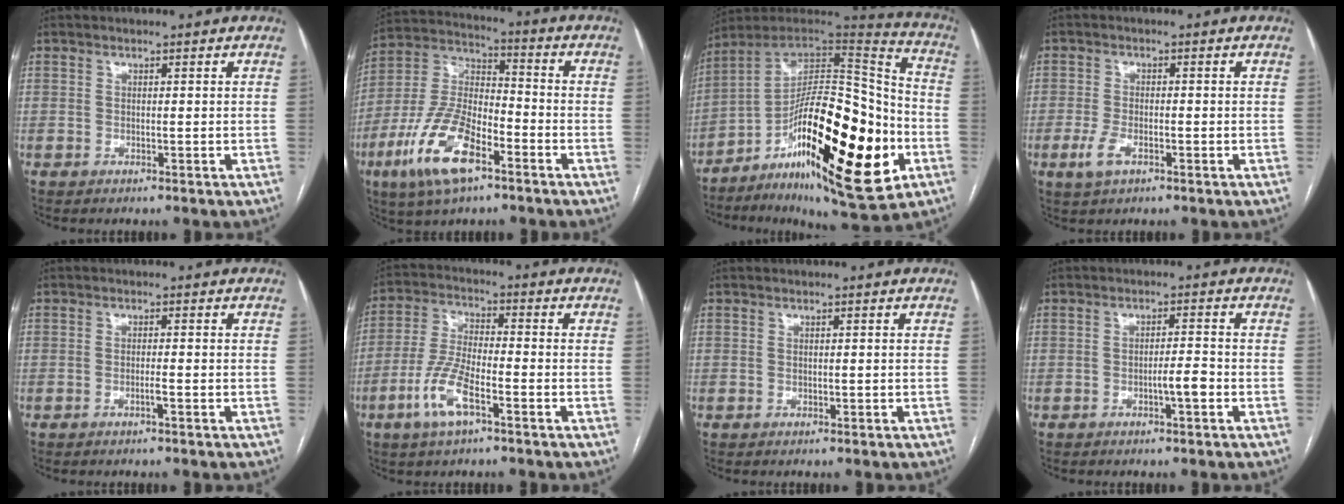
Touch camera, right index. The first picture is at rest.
{"total": 14.9, "force": [-7.6, 5.5, 11.6], "torque": [-0.247, -0.001, -0.140]}
{"total": 28.8, "force": [-9.4, 7.3, 26.2], "torque": [-0.406, -0.009, -0.140]}
{"total": 3.6, "force": [-1.6, 1.6, 2.7], "torque": [-0.065, -0.003, -0.028]}
{"total": 1.1, "force": [-0.6, -0.2, 0.9], "torque": [-0.018, 0.001, -0.010]}
{"total": 8.7, "force": [-4.2, 2.2, 7.3], "torque": [-0.163, -0.005, -0.083]}
{"total": 0.0}
{"total": 2.7, "force": [-1.2, 0.1, 2.4], "torque": [-0.039, 0.001, -0.020]}